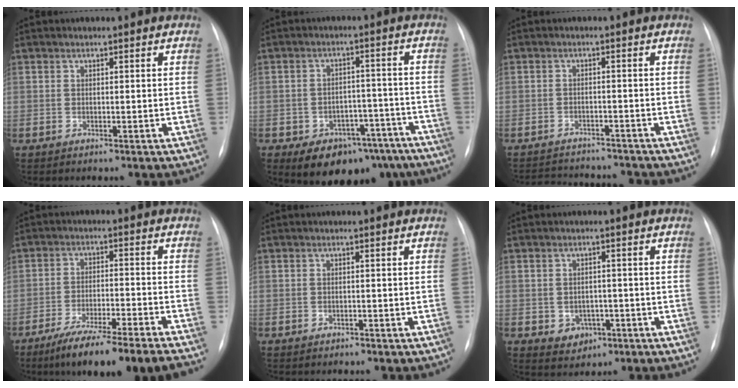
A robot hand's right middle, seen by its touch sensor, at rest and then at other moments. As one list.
[{"total": 13.4, "force": [-9.4, 7.8, 5.4], "torque": [-0.055, 0.033, -0.123]}, {"total": 9.9, "force": [-9.5, 2.0, 2.2], "torque": [-0.041, 0.007, -0.124]}, {"total": 14.2, "force": [-11.4, -0.8, 8.4], "torque": [-0.125, -0.032, -0.181]}, {"total": 1.2, "force": [-1.1, 0.3, 0.5], "torque": [-0.012, -0.001, -0.009]}, {"total": 3.7, "force": [-1.3, 3.1, 1.5], "torque": [-0.014, 0.006, -0.007]}]